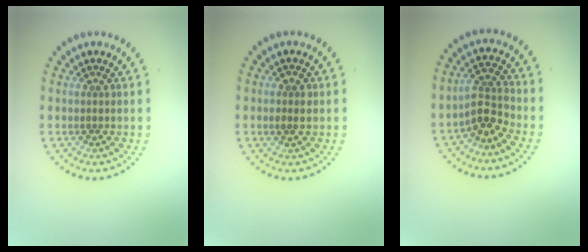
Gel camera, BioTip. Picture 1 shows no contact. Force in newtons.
{"total": 1.5, "press": 1.5, "slide": 0.1}
{"total": 2.7, "press": 2.4, "slide": 1.3}